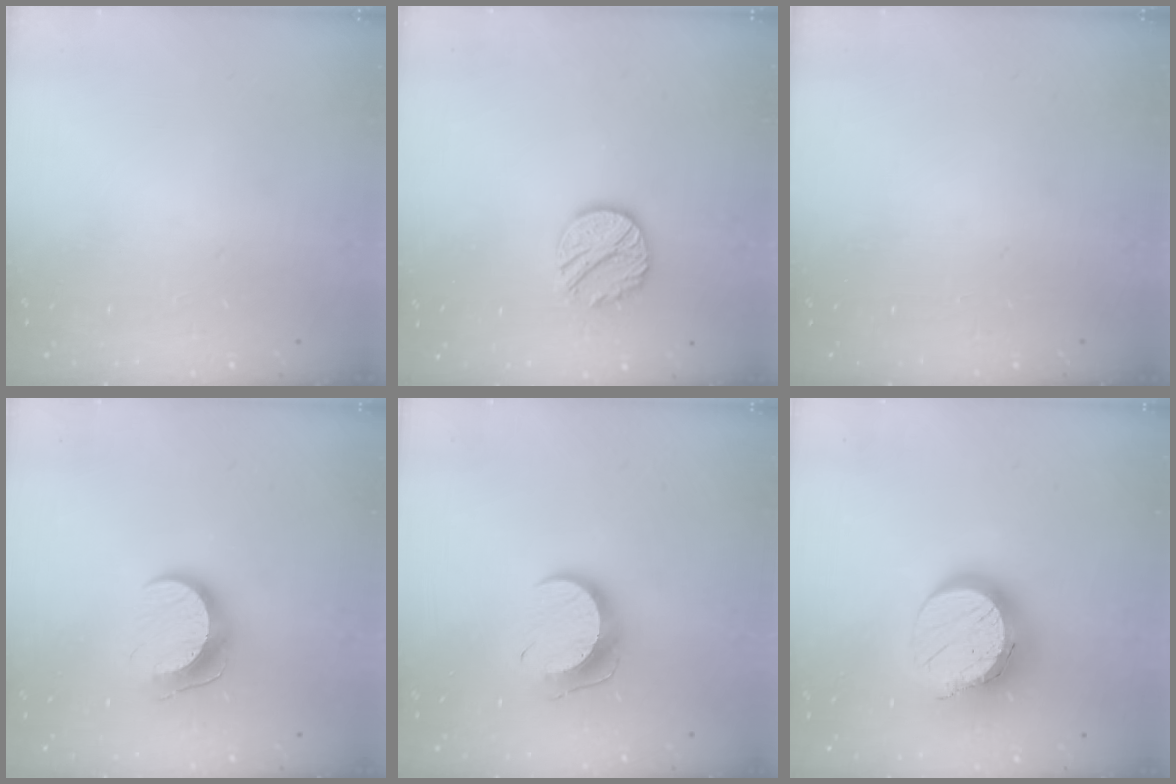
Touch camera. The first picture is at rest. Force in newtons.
{"total": 11.0, "press": 11.0, "slide": 0.5}
{"total": 0.0}
{"total": 10.3, "press": 10.3, "slide": 0.5}
{"total": 10.5, "press": 10.5, "slide": 0.5}
{"total": 15.1, "press": 15.0, "slide": 1.7}